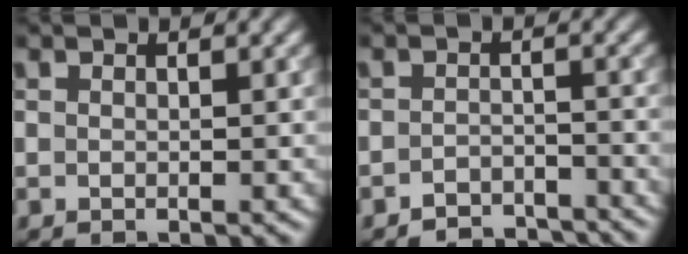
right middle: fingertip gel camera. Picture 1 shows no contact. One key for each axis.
{"total": 3.4, "fx": -3.2, "fy": 0.9, "fz": 0.4, "tx": 0.000, "ty": 0.004, "tz": -0.054}